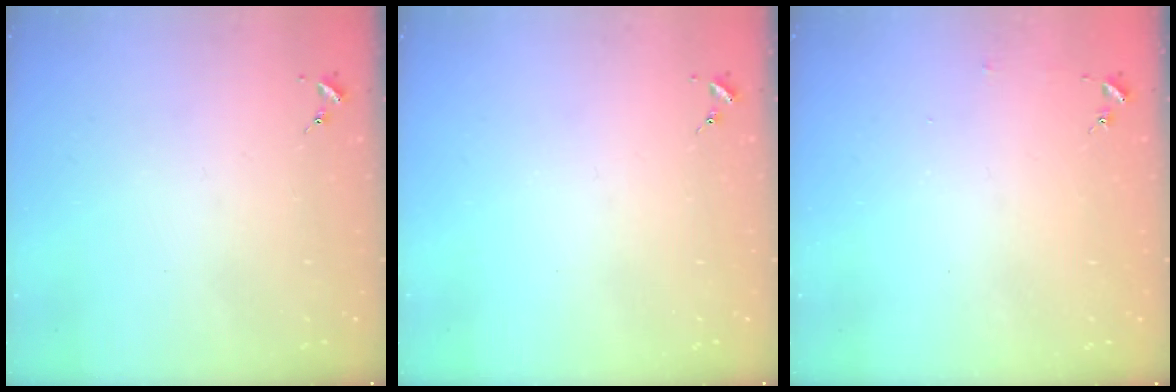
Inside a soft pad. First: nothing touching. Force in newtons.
{"total": 0.0}
{"total": 2.5, "press": 2.5, "slide": 0.2}